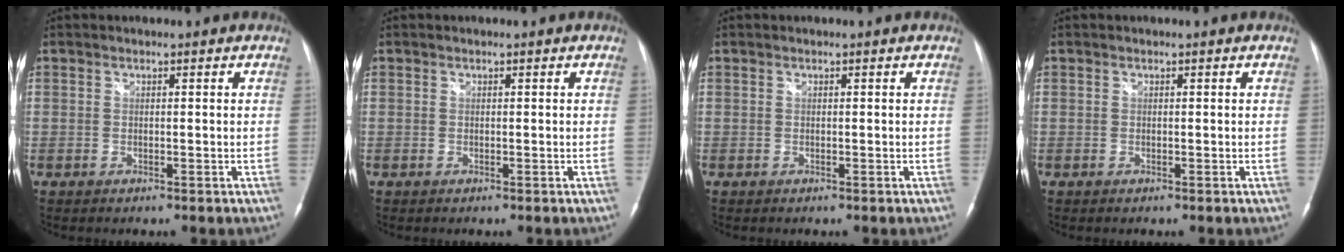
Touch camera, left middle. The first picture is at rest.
{"total": 0.0}
{"total": 0.0}
{"total": 0.0}